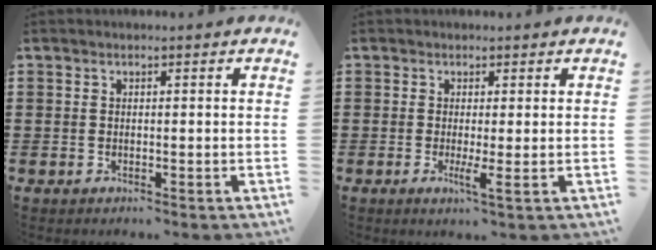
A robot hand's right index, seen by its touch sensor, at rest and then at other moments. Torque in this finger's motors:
{"motor_torque": [0.13, -0.10, 0.05, 0.05]}